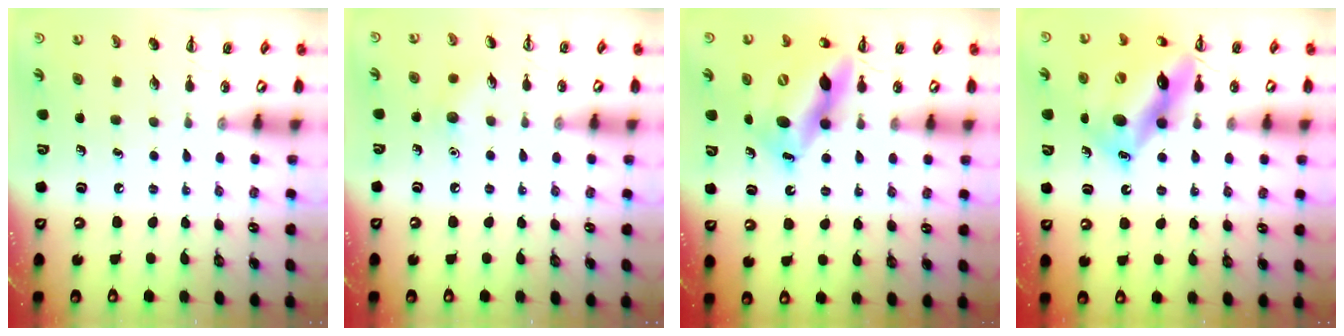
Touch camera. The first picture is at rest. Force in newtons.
{"total": 6.0, "press": 5.7, "slide": 1.8}
{"total": 15.2, "press": 14.6, "slide": 4.3}
{"total": 16.9, "press": 16.7, "slide": 3.0}